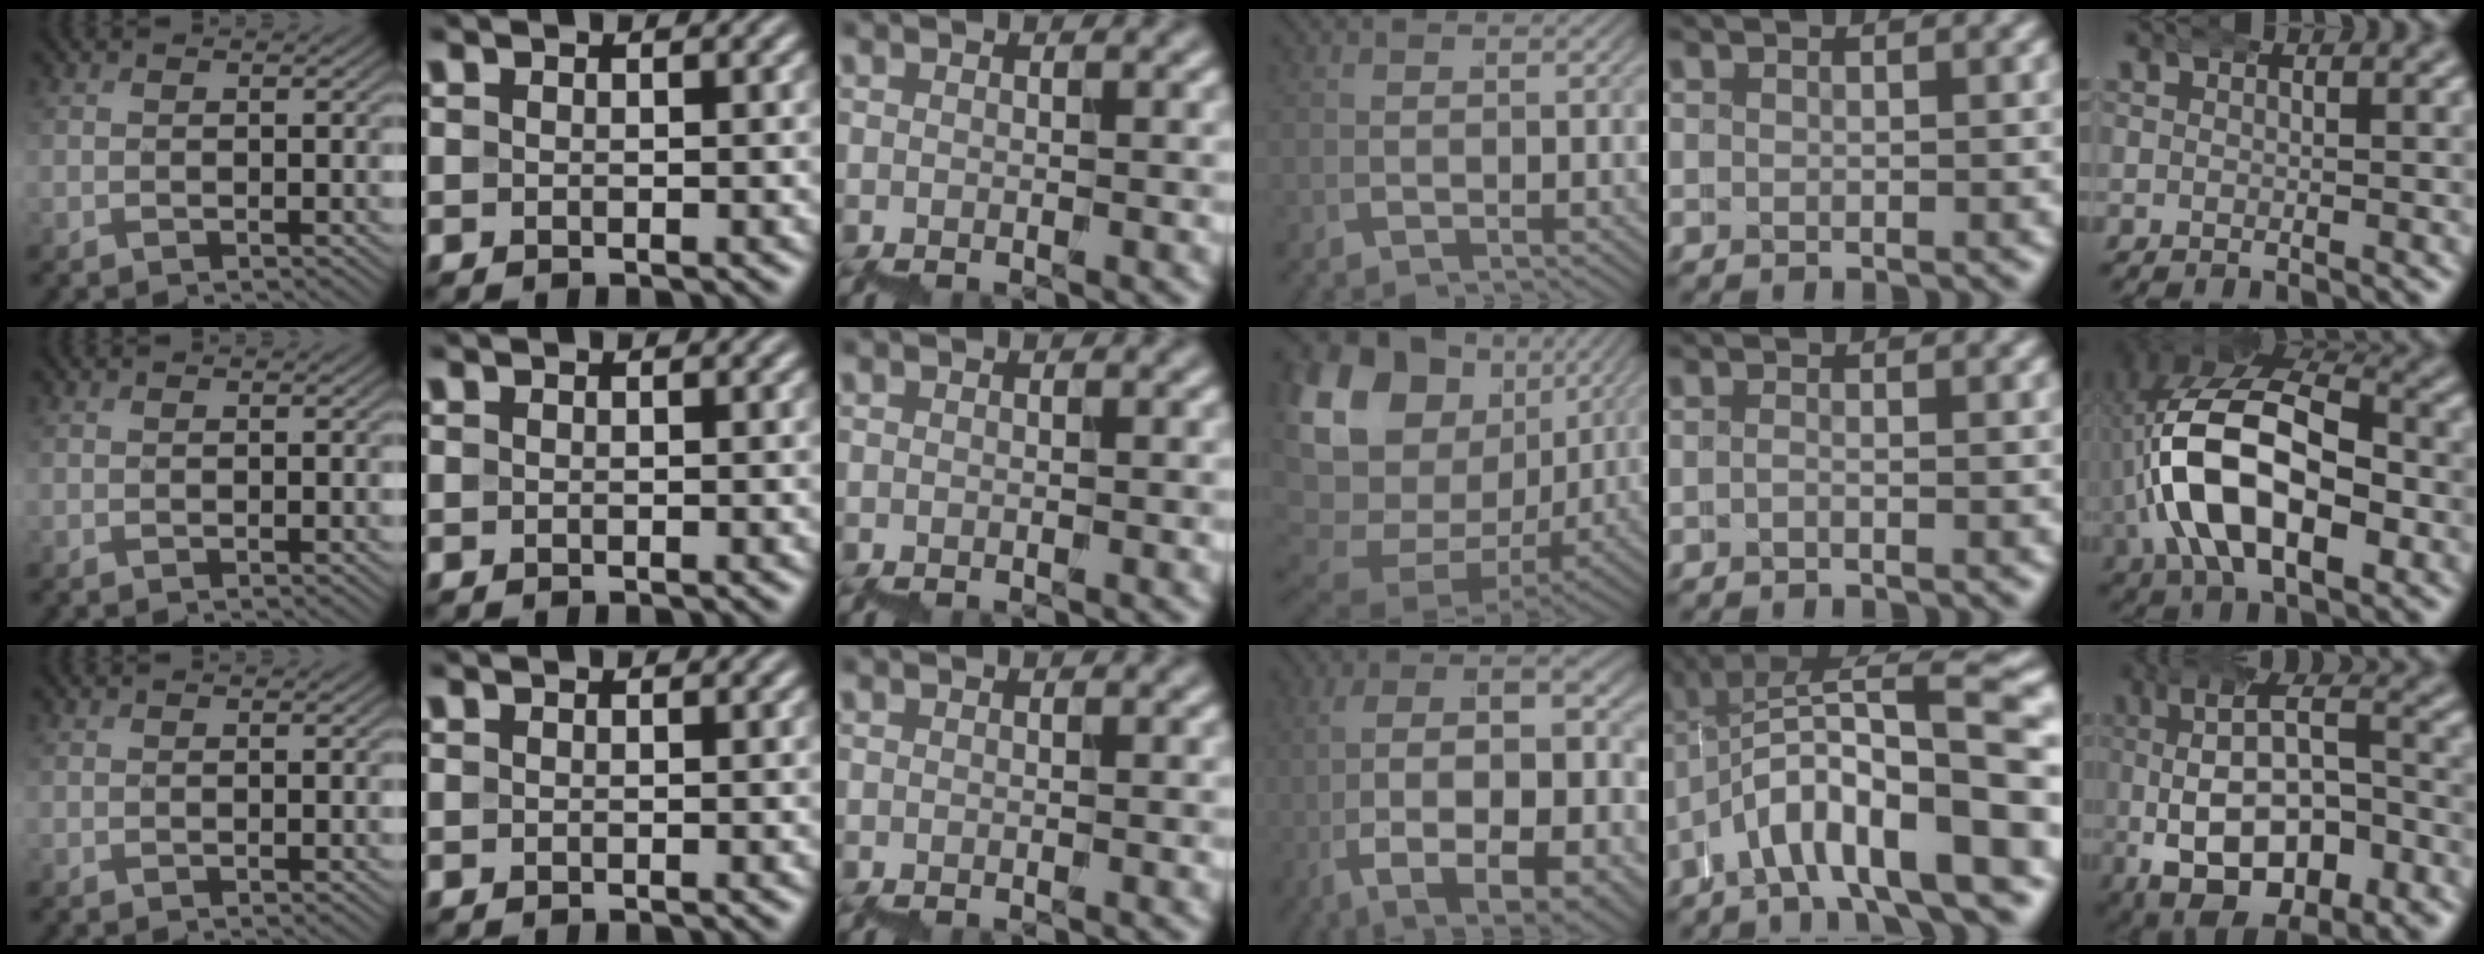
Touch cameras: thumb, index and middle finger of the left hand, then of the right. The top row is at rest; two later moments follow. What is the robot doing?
{"motion": "wrap", "object": "bubble wrap"}